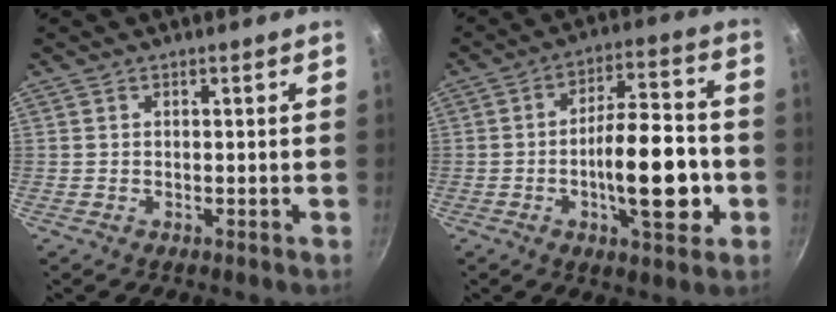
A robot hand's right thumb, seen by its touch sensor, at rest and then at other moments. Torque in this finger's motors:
{"motor_torque": [-0.11, 0.66, 1.27, 0.13, 0.13]}